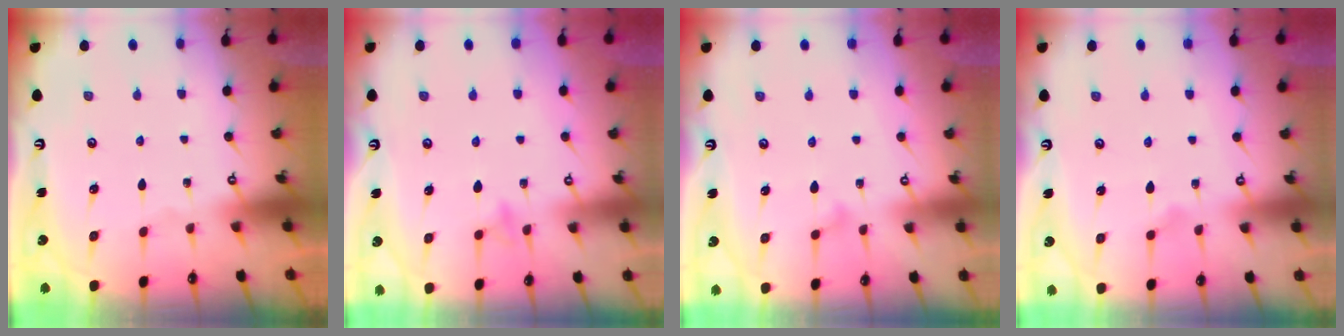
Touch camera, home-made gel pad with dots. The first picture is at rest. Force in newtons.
{"total": 7.7, "press": 7.6, "slide": 0.8}
{"total": 8.0, "press": 7.9, "slide": 0.5}
{"total": 8.1, "press": 8.1, "slide": 0.4}